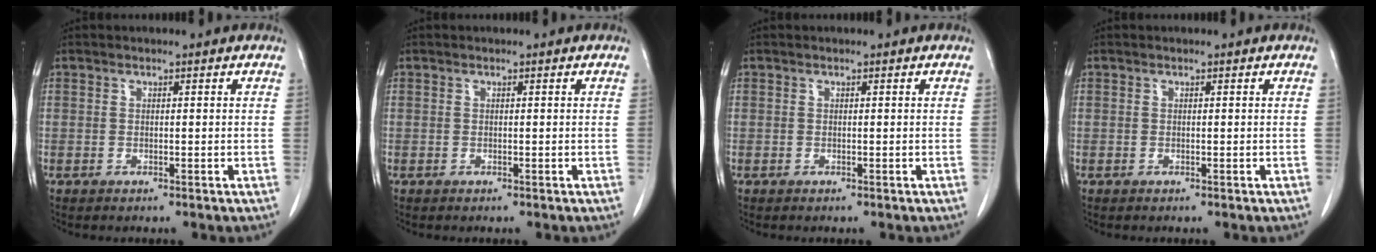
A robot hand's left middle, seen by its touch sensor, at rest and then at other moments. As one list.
[{"total": 0.0}, {"total": 0.0}, {"total": 0.0}]